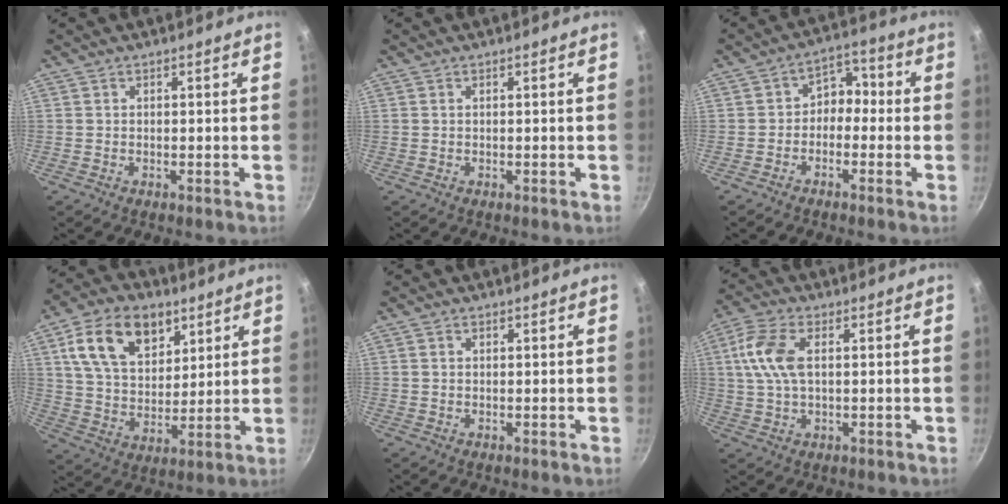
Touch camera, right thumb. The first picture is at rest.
{"total": 0.0}
{"total": 5.3, "force": [-1.3, 4.2, 3.0], "torque": [-0.009, 0.031, -0.037]}
{"total": 17.1, "force": [7.8, 11.0, 10.5], "torque": [-0.156, -0.019, 0.137]}
{"total": 0.9, "force": [0.4, 0.6, 0.5], "torque": [-0.008, 0.004, 0.005]}
{"total": 9.2, "force": [1.8, 5.0, 7.5], "torque": [-0.155, 0.014, 0.027]}